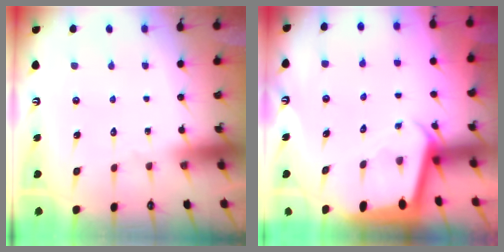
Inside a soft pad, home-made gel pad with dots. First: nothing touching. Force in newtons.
{"total": 2.2, "press": 2.2, "slide": 0.1}